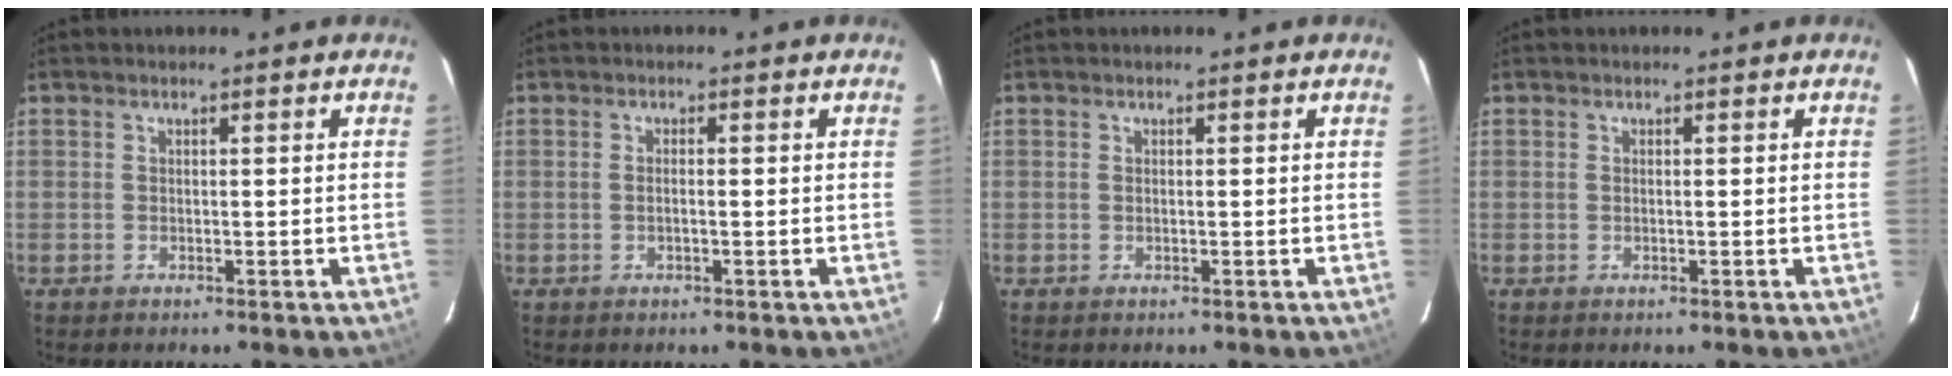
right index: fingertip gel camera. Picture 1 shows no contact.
{"total": 1.2, "force": [-0.2, 0.2, 1.2], "torque": [-0.024, 0.001, -0.006]}
{"total": 0.0}
{"total": 0.0}